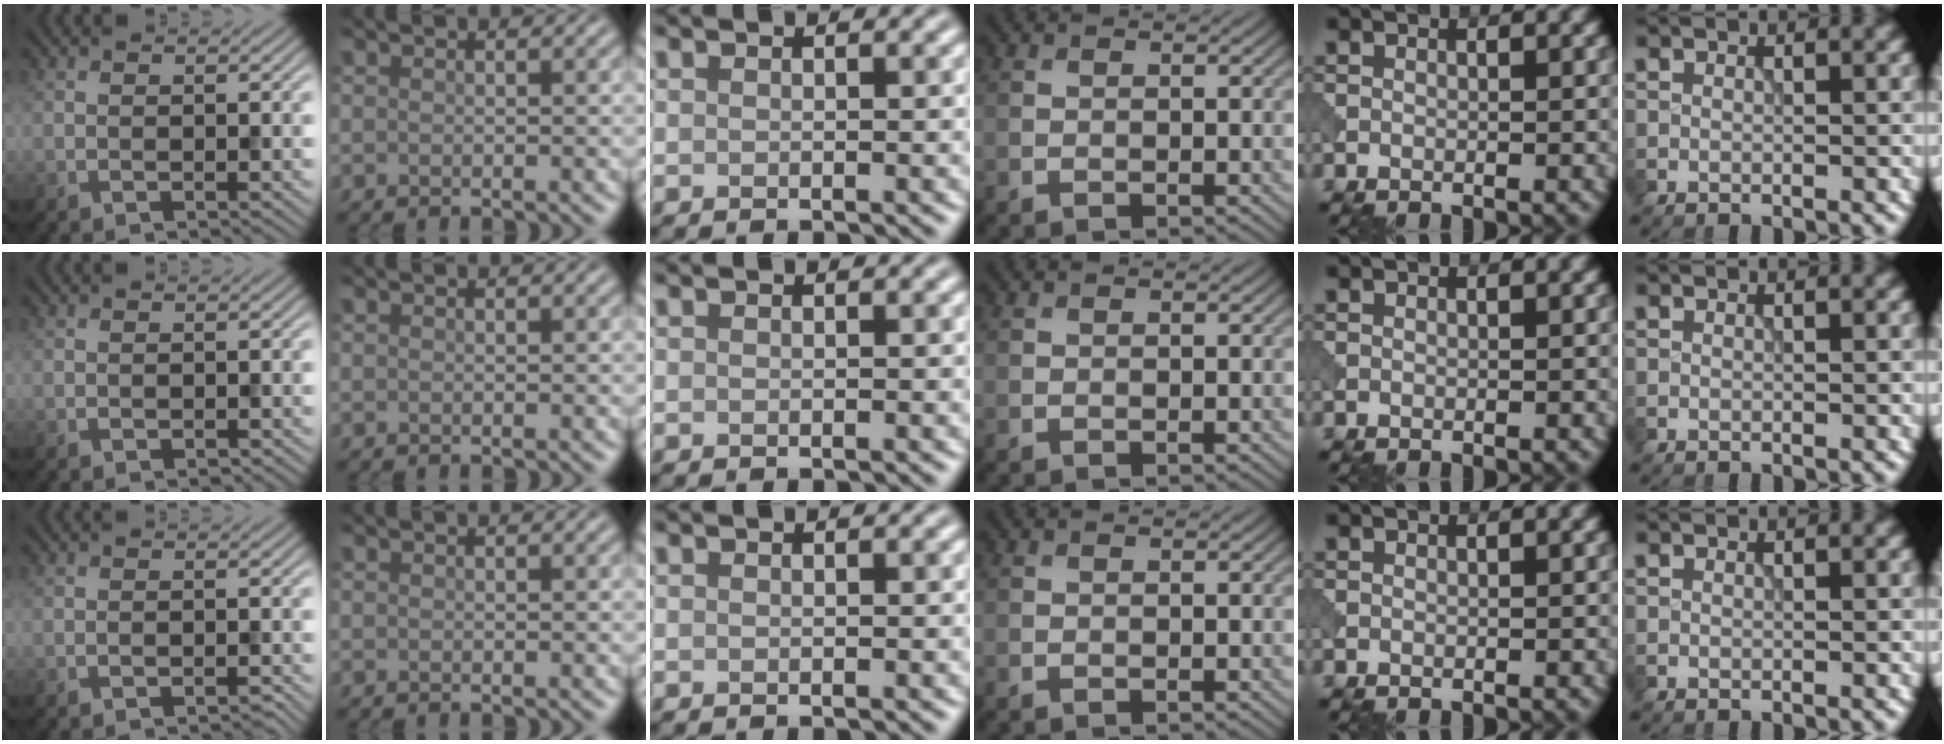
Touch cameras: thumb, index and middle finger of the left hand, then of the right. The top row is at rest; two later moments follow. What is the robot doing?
{"motion": "open", "object": "sandwich press"}